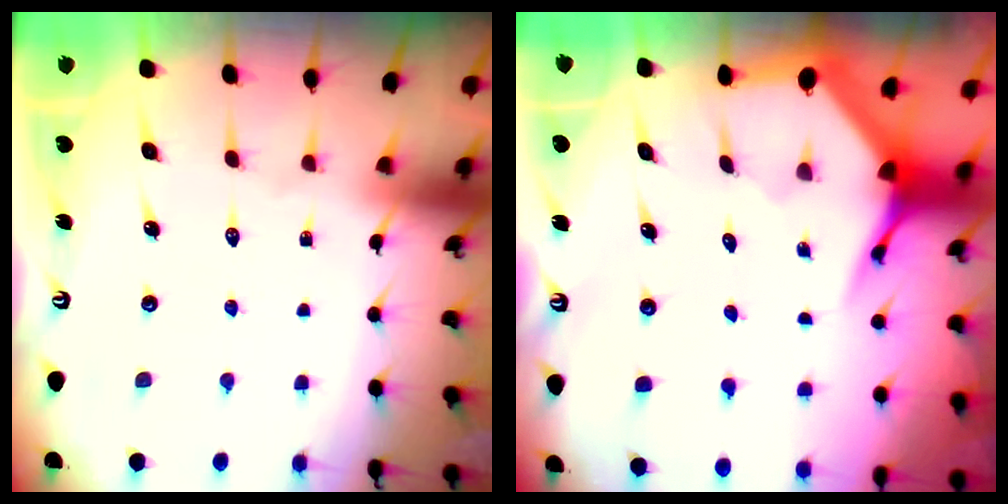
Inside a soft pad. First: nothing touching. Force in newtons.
{"total": 3.9, "press": 3.8, "slide": 0.6}